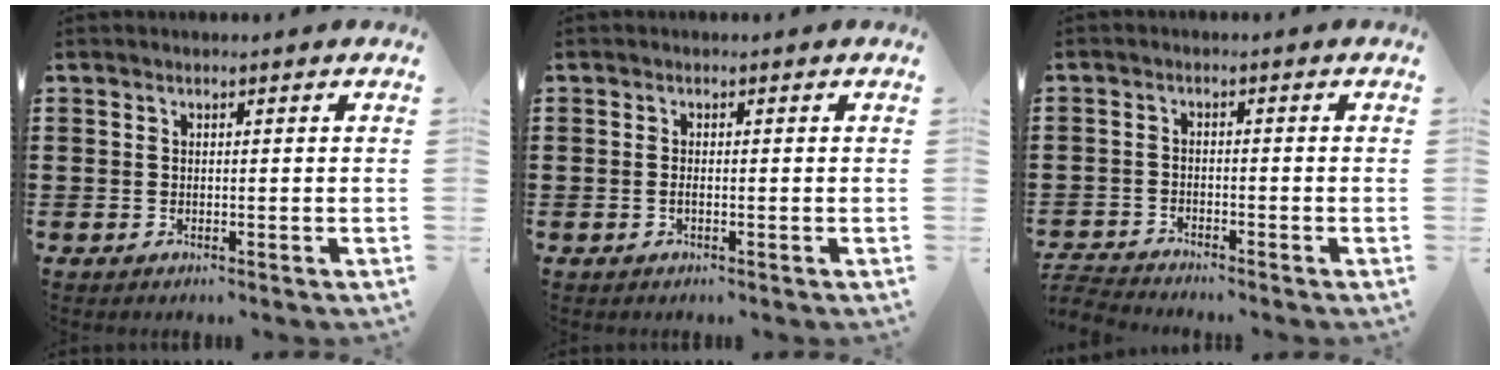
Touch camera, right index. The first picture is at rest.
{"total": 1.1, "force": [-0.4, 0.0, 1.0], "torque": [-0.021, -0.007, -0.005]}
{"total": 2.8, "force": [-2.8, 0.1, 0.0], "torque": [-0.003, 0.000, -0.061]}